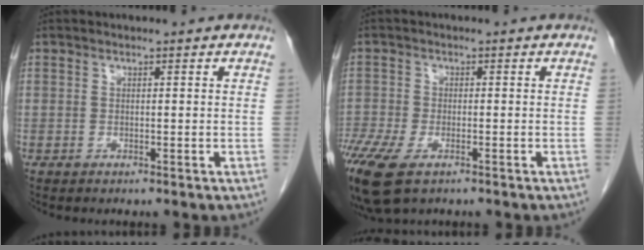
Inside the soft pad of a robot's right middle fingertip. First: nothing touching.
{"total": 12.1, "force": [-7.4, 5.1, 8.0], "torque": [-0.199, -0.025, -0.125]}